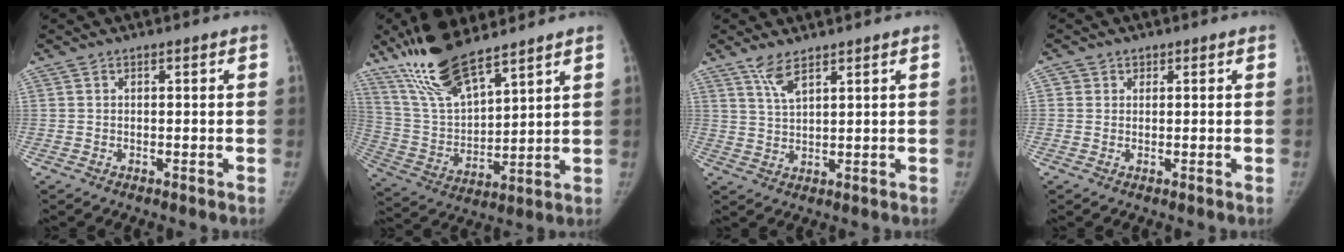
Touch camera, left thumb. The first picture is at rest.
{"total": 16.0, "force": [12.3, 4.4, 9.3], "torque": [-0.162, -0.055, 0.249]}
{"total": 4.1, "force": [3.0, 0.9, 2.6], "torque": [-0.053, -0.016, 0.065]}
{"total": 1.2, "force": [0.5, 1.1, -0.1], "torque": [0.009, -0.001, 0.006]}